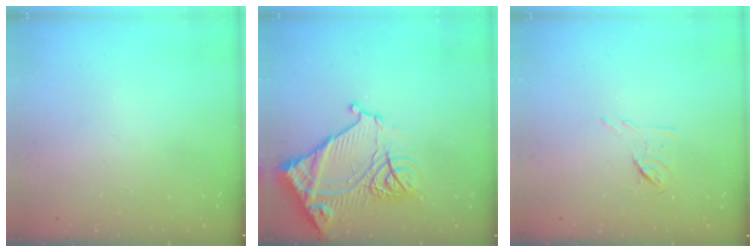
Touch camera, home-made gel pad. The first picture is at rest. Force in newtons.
{"total": 16.3, "press": 16.2, "slide": 1.7}
{"total": 5.8, "press": 5.7, "slide": 1.2}